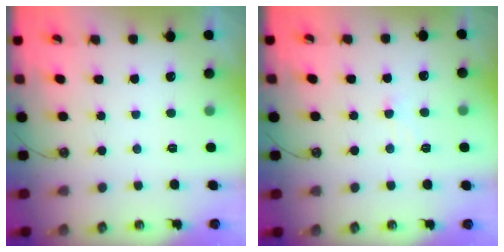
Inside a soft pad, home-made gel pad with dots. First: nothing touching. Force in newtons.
{"total": 2.4, "press": 2.3, "slide": 0.5}